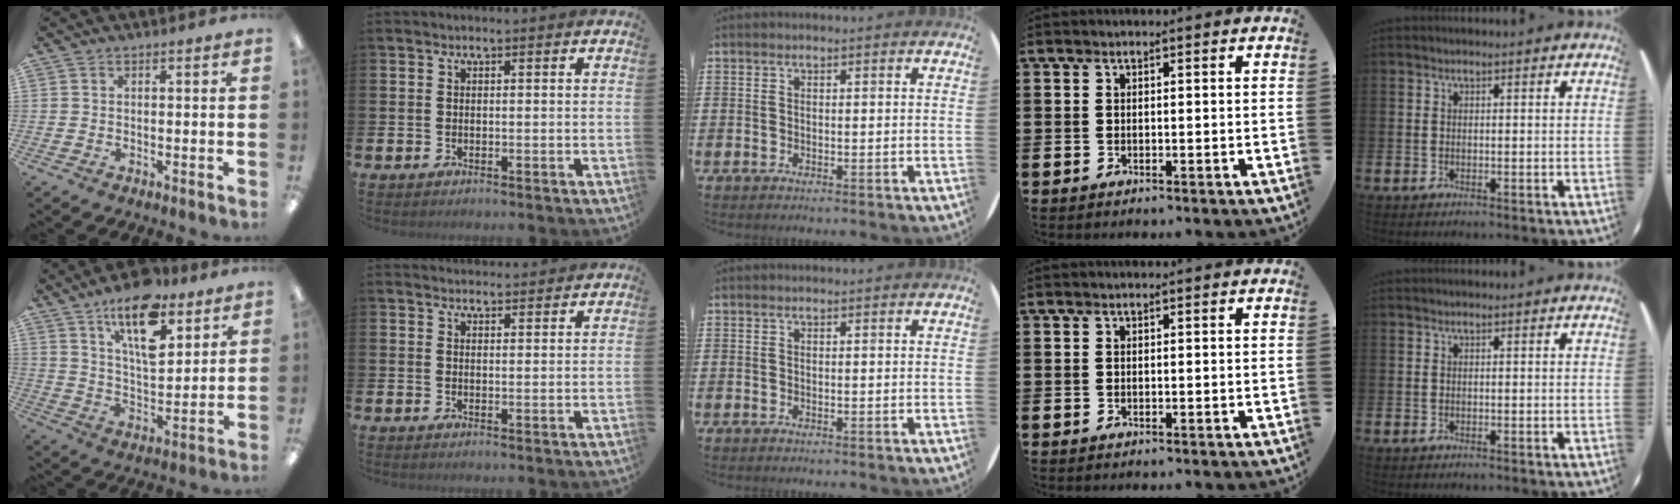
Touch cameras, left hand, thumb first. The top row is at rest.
{"thumb": {"total": 16.2, "force": [10.3, 7.0, 10.4], "torque": [-0.159, -0.047, 0.171]}, "index": {"total": 2.5, "force": [2.5, 0.4, -0.1], "torque": [0.006, -0.015, 0.044]}}